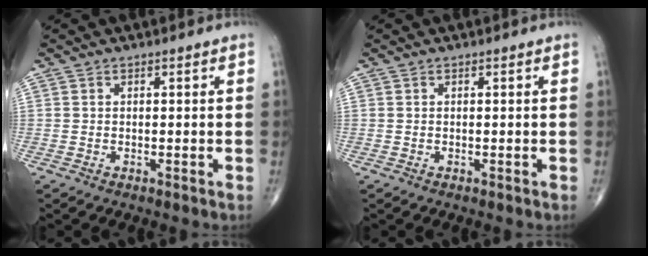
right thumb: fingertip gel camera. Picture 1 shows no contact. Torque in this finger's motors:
{"motor_torque": [-0.01, 0.01, -0.01, 0.00, 0.00]}